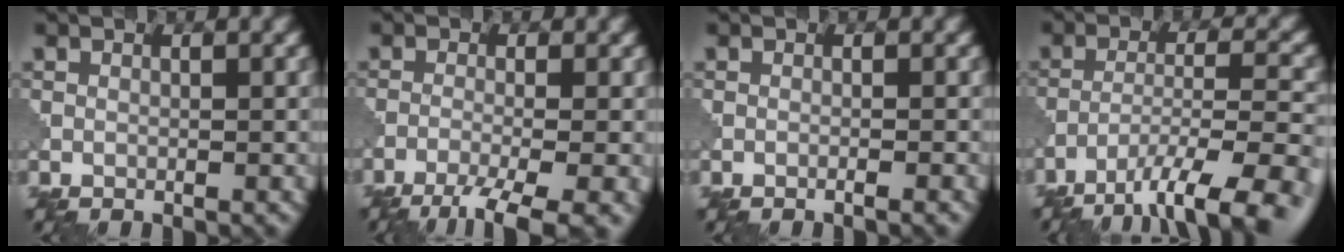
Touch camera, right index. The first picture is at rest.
{"total": 6.0, "force": [-3.9, 1.2, 4.5], "torque": [-0.070, -0.008, -0.072]}
{"total": 1.1, "force": [-0.5, 0.3, 1.0], "torque": [-0.009, -0.001, -0.018]}
{"total": 10.0, "force": [-6.9, 2.2, 7.0], "torque": [-0.116, -0.003, -0.103]}